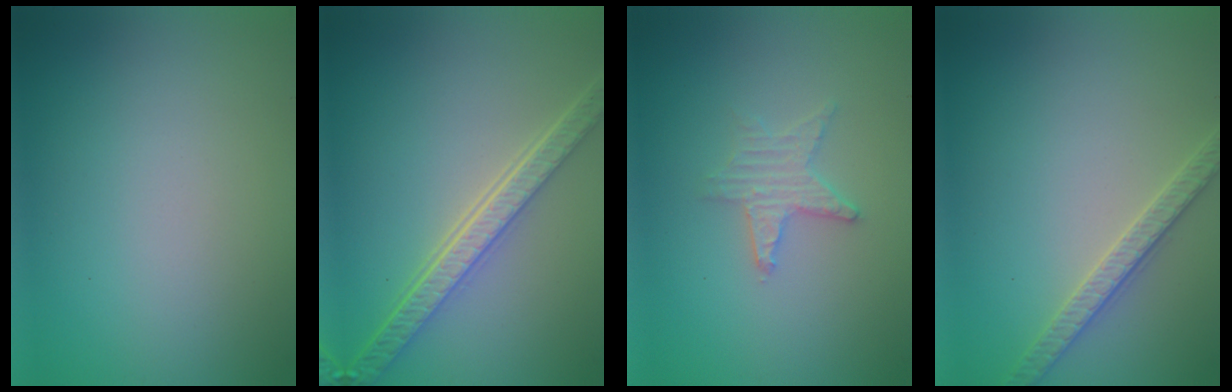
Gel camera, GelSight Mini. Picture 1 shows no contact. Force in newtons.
{"total": 5.5, "press": 4.0, "slide": 3.8}
{"total": 2.3, "press": 2.2, "slide": 0.4}
{"total": 2.6, "press": 2.5, "slide": 0.5}